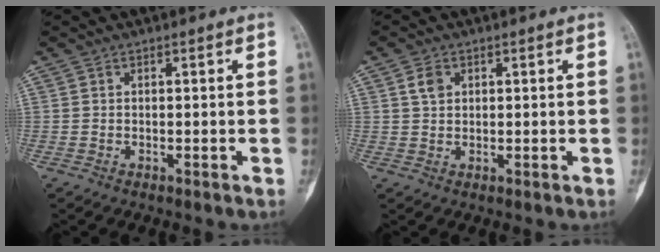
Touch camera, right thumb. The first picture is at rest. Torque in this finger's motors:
{"motor_torque": [-0.50, 0.43, 0.00, -0.04, -0.04]}